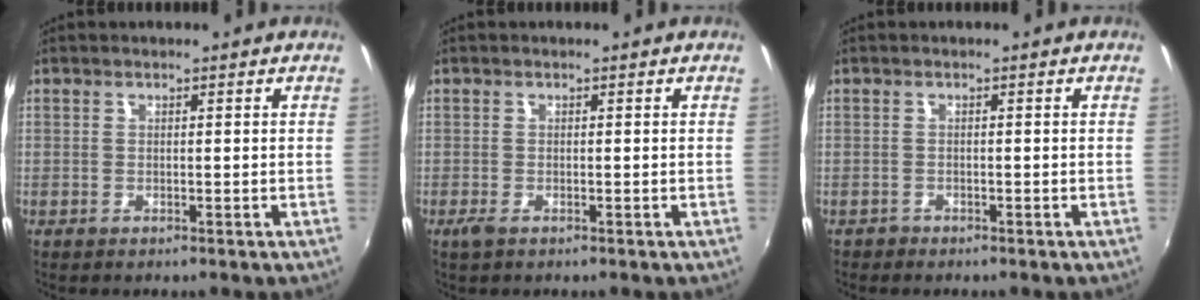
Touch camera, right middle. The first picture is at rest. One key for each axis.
{"total": 1.5, "fx": -0.9, "fy": 0.5, "fz": 1.1, "tx": -0.022, "ty": -0.006, "tz": -0.016}
{"total": 1.1, "fx": -0.9, "fy": 0.6, "fz": -0.1, "tx": -0.002, "ty": -0.002, "tz": -0.017}